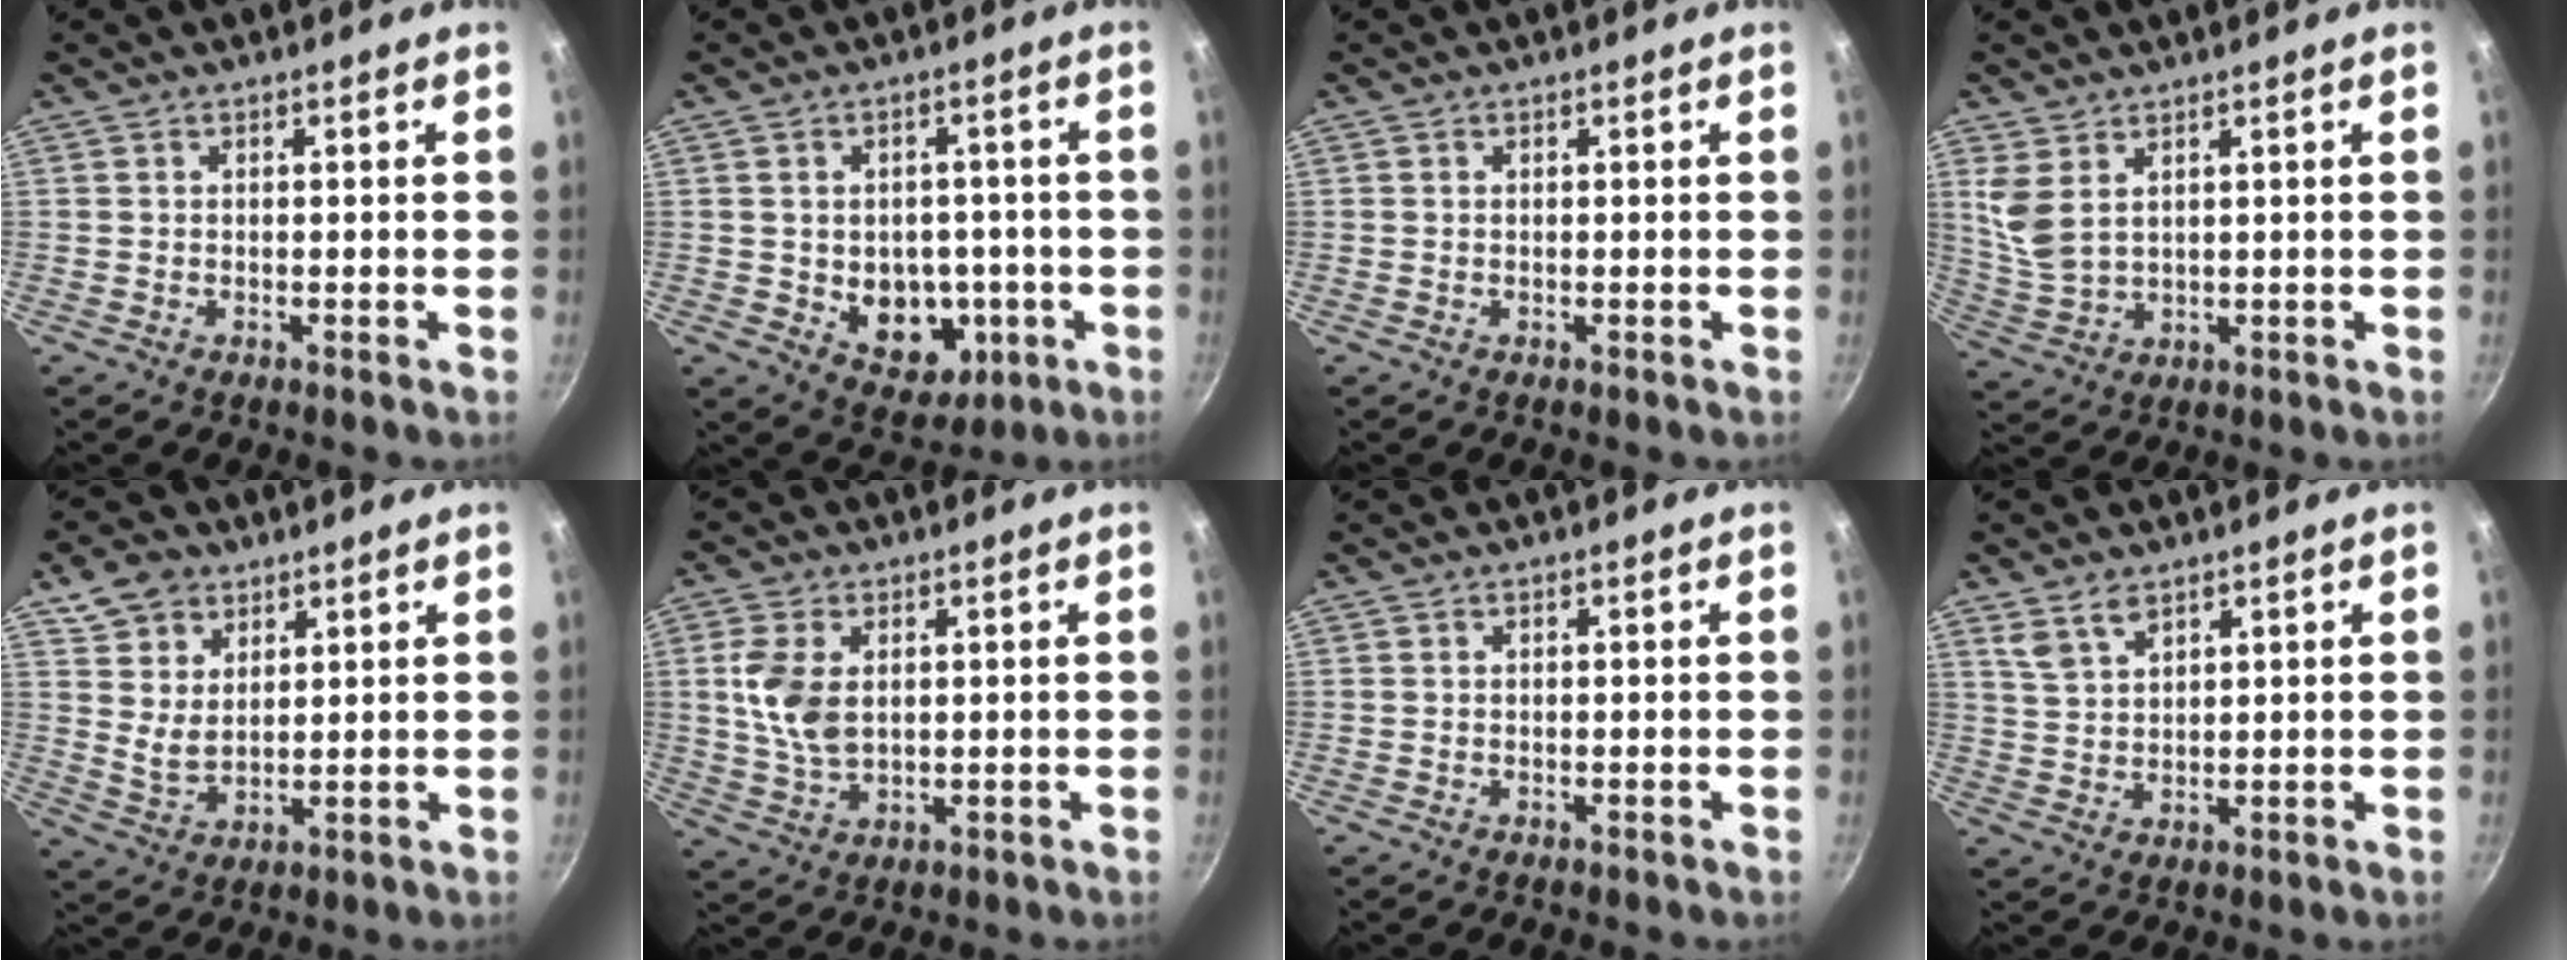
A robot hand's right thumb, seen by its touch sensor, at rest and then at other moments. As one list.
[{"total": 11.4, "force": [-2.0, 8.7, 7.1], "torque": [-0.061, 0.002, -0.010]}, {"total": 0.0}, {"total": 6.2, "force": [3.0, 3.6, 4.1], "torque": [-0.080, -0.022, 0.070]}, {"total": 8.4, "force": [4.7, 5.7, 3.8], "torque": [-0.048, -0.024, 0.090]}, {"total": 8.7, "force": [1.6, 5.5, 6.6], "torque": [-0.131, -0.011, 0.033]}, {"total": 0.0}, {"total": 5.1, "force": [3.4, 2.6, 2.8], "torque": [-0.045, -0.015, 0.071]}]